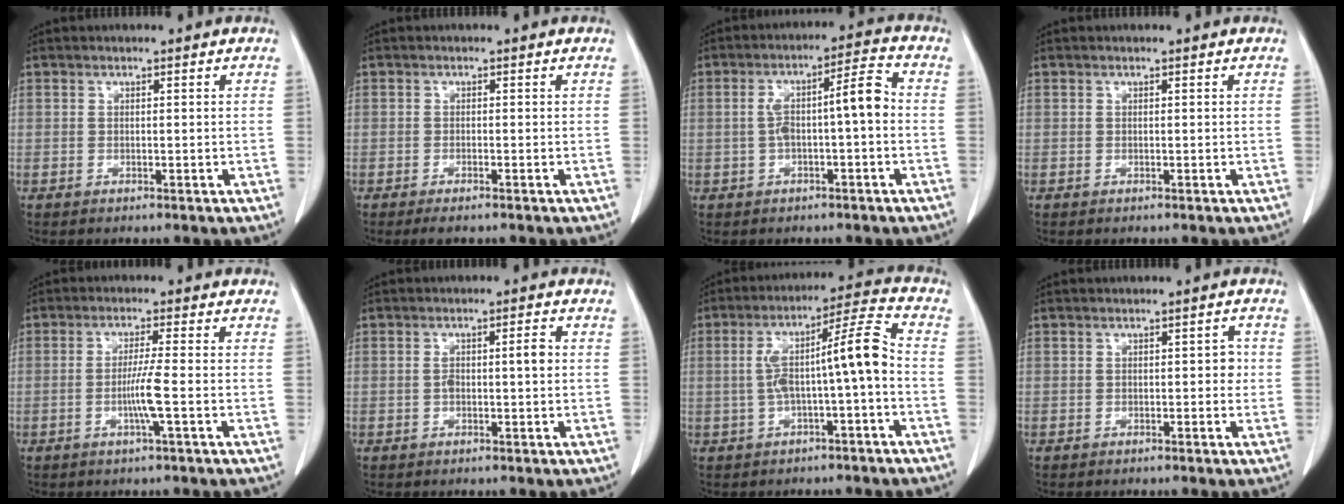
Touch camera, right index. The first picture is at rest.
{"total": 1.7, "force": [-1.3, 0.1, 1.1], "torque": [-0.020, -0.005, -0.021]}
{"total": 7.5, "force": [-0.5, 1.2, 7.4], "torque": [-0.132, 0.031, -0.008]}
{"total": 0.0}
{"total": 4.6, "force": [-1.2, -0.8, 4.3], "torque": [-0.083, -0.007, -0.025]}
{"total": 3.6, "force": [0.1, 0.9, 3.5], "torque": [-0.065, 0.014, 0.004]}
{"total": 9.9, "force": [-1.1, 0.5, 9.8], "torque": [-0.170, 0.038, -0.019]}
{"total": 1.8, "force": [-0.1, 0.9, 1.5], "torque": [-0.013, 0.009, -0.004]}